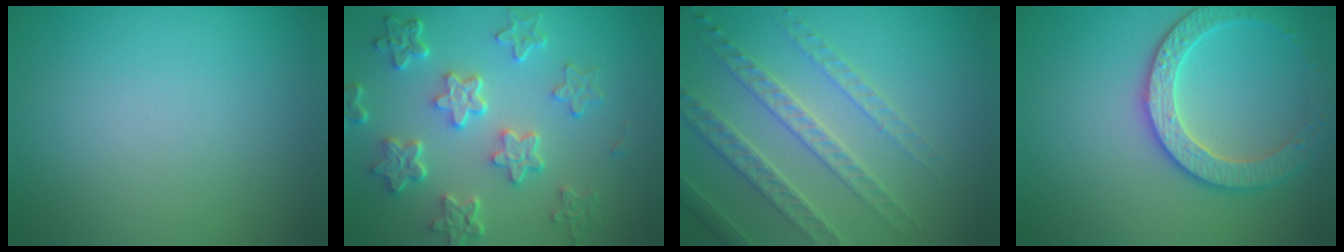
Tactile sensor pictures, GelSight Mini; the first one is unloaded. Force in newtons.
{"total": 6.2, "press": 4.6, "slide": 4.2}
{"total": 3.8, "press": 3.6, "slide": 1.0}
{"total": 3.6, "press": 3.5, "slide": 0.8}